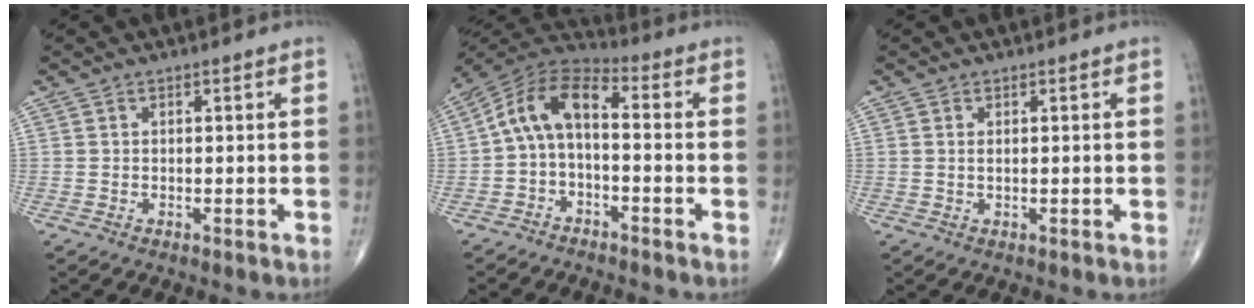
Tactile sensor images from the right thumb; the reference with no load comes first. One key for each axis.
{"total": 9.9, "fx": -1.1, "fy": 5.3, "fz": 8.3, "tx": -0.146, "ty": 0.047, "tz": -0.035}
{"total": 0.6, "fx": 0.2, "fy": 0.3, "fz": 0.6, "tx": -0.014, "ty": 0.001, "tz": 0.006}